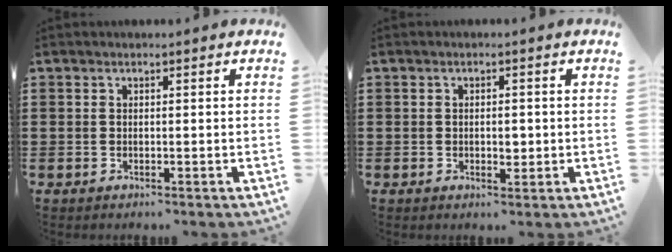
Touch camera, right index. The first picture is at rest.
{"total": 2.1, "force": [-0.2, 1.0, 1.8], "torque": [-0.034, 0.002, -0.003]}